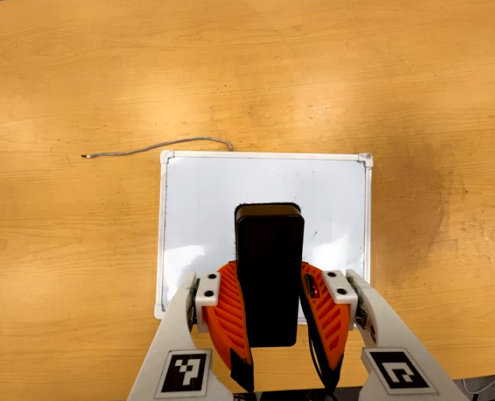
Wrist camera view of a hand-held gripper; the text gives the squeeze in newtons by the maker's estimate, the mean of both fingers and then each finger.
{"total": 7.1, "left": 6.3, "right": 7.8}